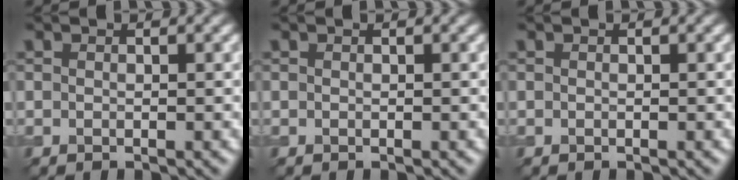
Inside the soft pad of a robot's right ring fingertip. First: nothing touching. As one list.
[{"total": 0.0}, {"total": 0.0}]